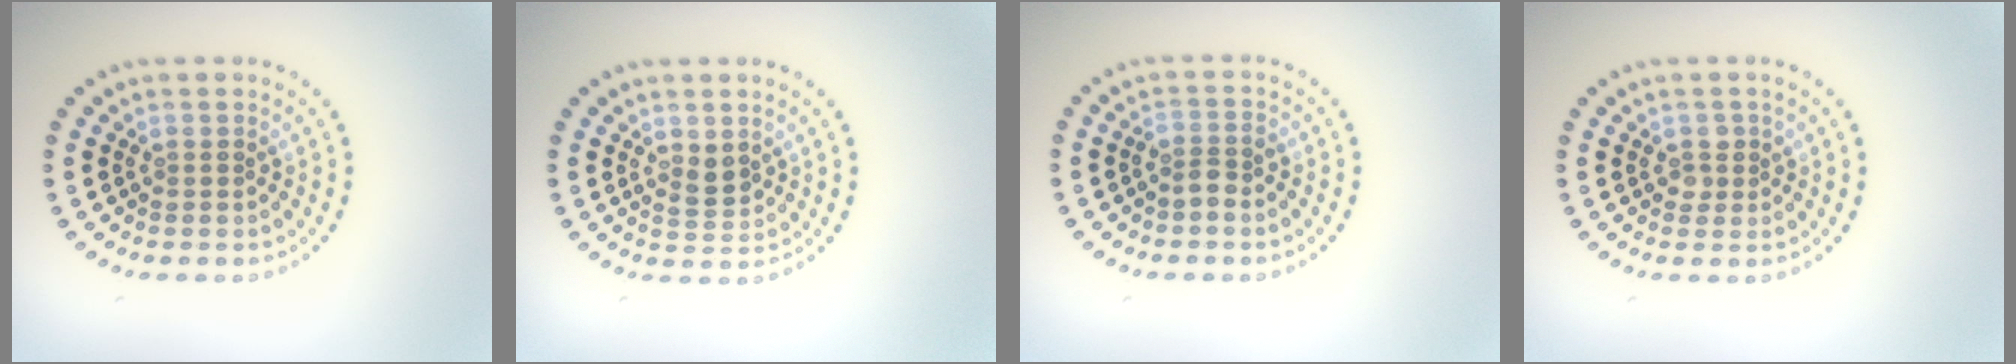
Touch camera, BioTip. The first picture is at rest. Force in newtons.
{"total": 1.8, "press": 1.7, "slide": 0.7}
{"total": 1.5, "press": 1.3, "slide": 0.8}
{"total": 1.2, "press": 1.1, "slide": 0.3}